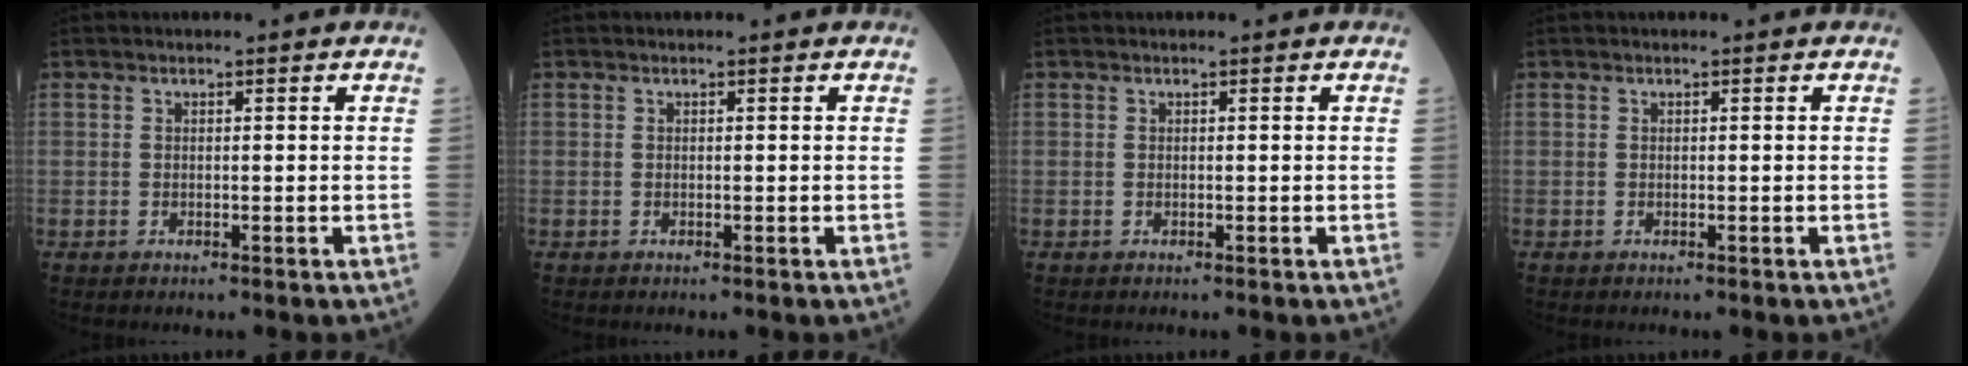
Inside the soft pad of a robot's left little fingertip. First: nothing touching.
{"total": 0.0}
{"total": 0.0}
{"total": 0.0}